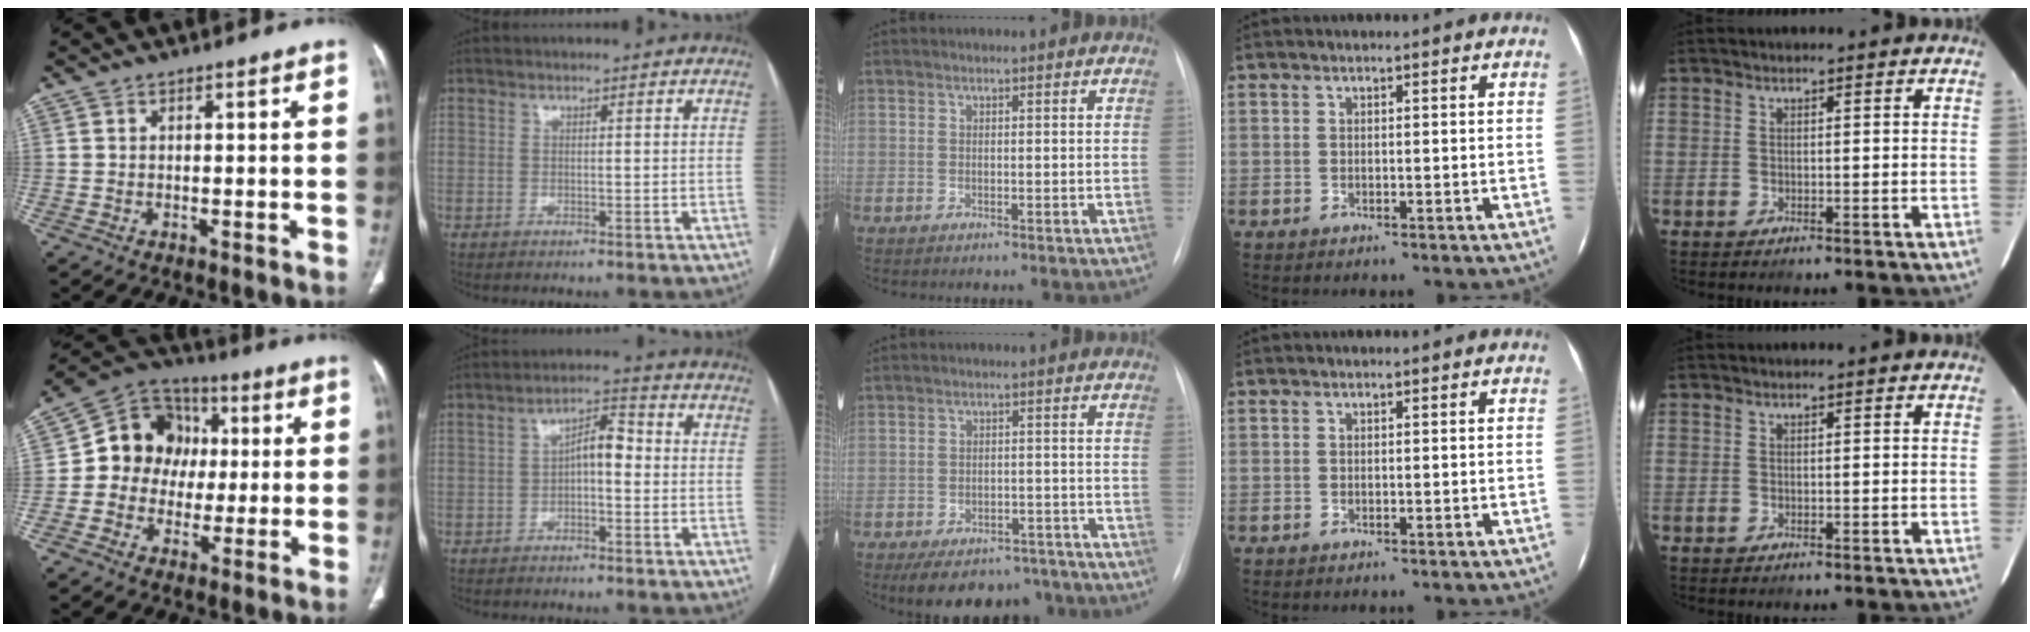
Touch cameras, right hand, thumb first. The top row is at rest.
{"thumb": {"total": 13.7, "force": [0.5, 12.1, 6.4], "torque": [-0.061, 0.026, -0.004]}, "index": {"total": 5.0, "force": [-0.5, 2.0, 4.6], "torque": [-0.075, 0.026, -0.011]}, "middle": {"total": 11.7, "force": [-9.4, 5.8, 4.0], "torque": [-0.051, 0.010, -0.122]}}